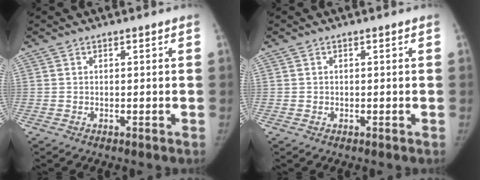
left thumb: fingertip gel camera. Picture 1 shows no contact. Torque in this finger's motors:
{"motor_torque": [-0.39, -0.35, 0.28, -0.30, -0.04]}